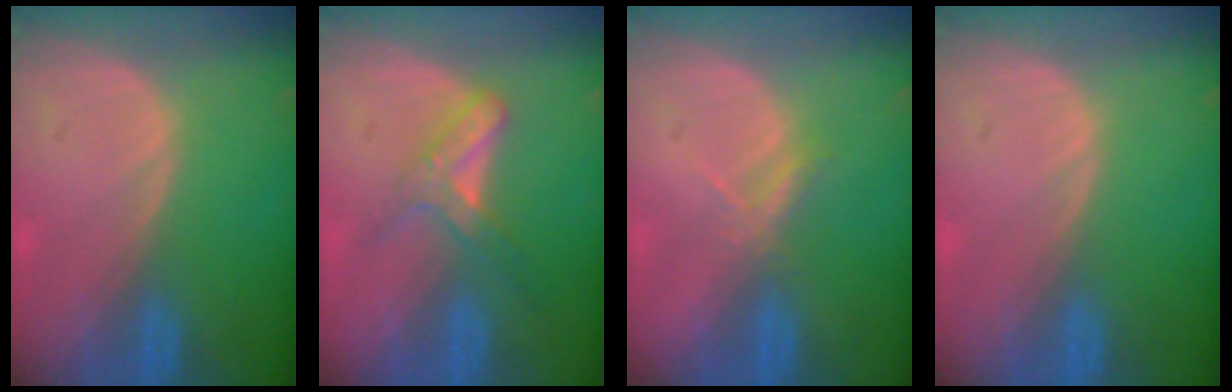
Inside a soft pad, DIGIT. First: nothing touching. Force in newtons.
{"total": 5.6, "press": 4.9, "slide": 2.8}
{"total": 2.3, "press": 2.1, "slide": 0.9}
{"total": 0.0}